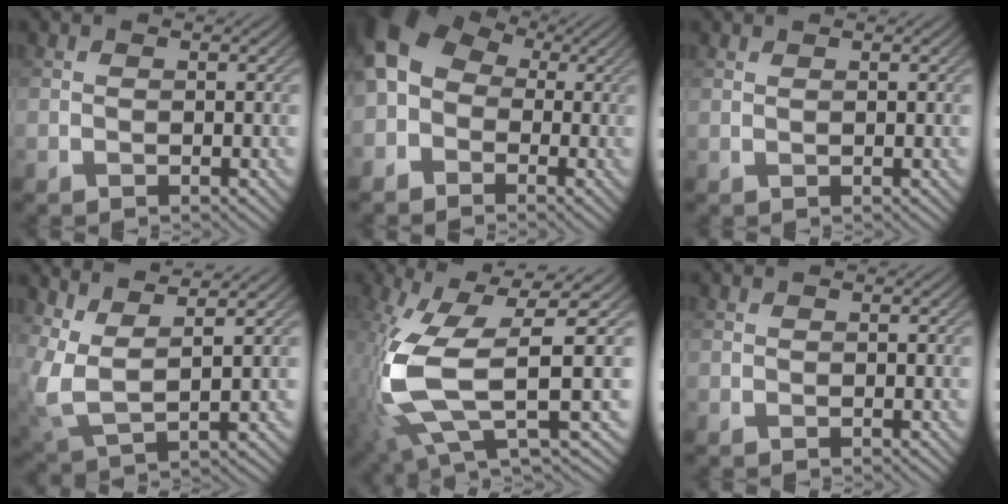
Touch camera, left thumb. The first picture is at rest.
{"total": 7.8, "force": [-0.5, 6.2, 4.7], "torque": [-0.117, 0.003, -0.022]}
{"total": 0.6, "force": [0.6, -0.1, 0.1], "torque": [-0.003, 0.004, 0.012]}
{"total": 6.2, "force": [4.0, 1.6, 4.4], "torque": [-0.125, 0.001, 0.084]}
{"total": 12.6, "force": [-1.3, 3.9, 11.9], "torque": [-0.276, -0.019, -0.018]}
{"total": 0.0}